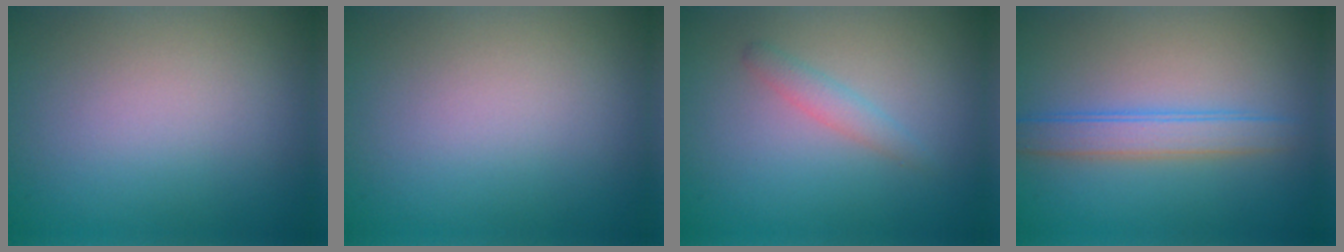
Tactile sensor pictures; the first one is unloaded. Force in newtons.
{"total": 0.0}
{"total": 1.4, "press": 1.4, "slide": 0.1}
{"total": 3.0, "press": 2.9, "slide": 0.2}